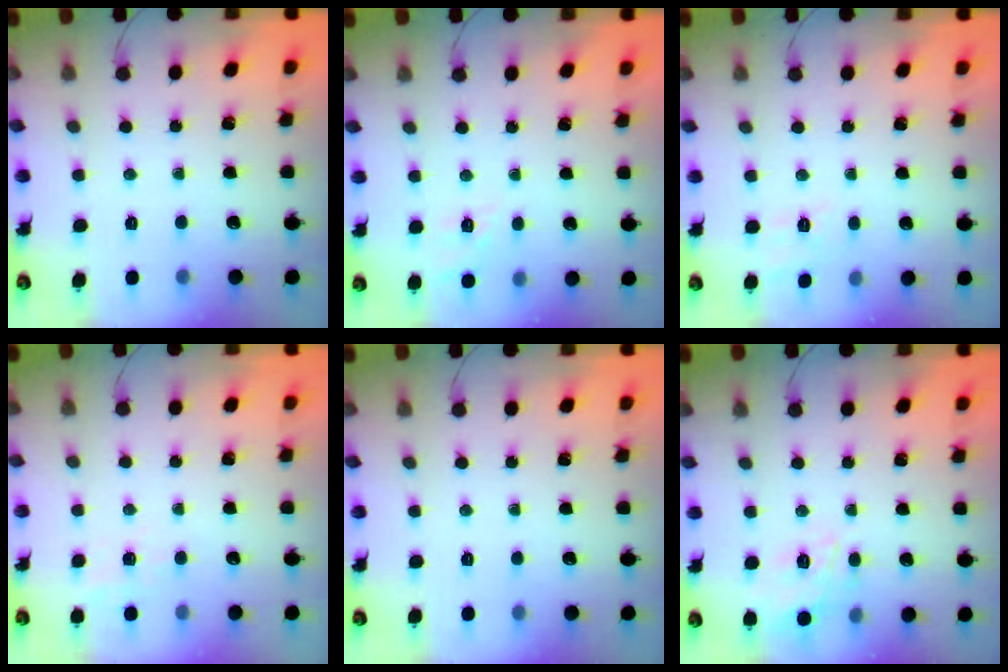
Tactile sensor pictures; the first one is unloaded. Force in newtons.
{"total": 2.1, "press": 1.4, "slide": 1.5}
{"total": 7.2, "press": 7.0, "slide": 1.8}
{"total": 4.4, "press": 4.1, "slide": 1.6}
{"total": 0.0}
{"total": 11.7, "press": 11.7, "slide": 0.8}